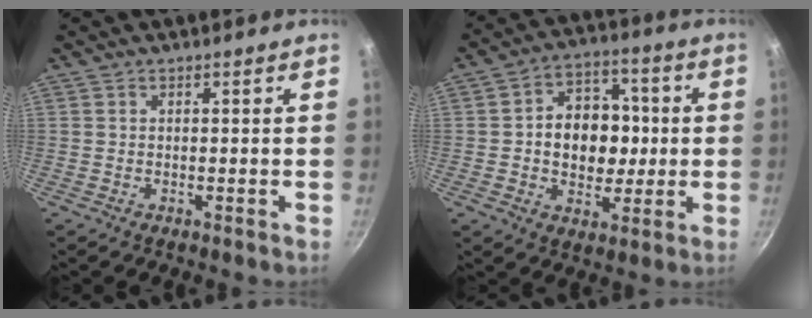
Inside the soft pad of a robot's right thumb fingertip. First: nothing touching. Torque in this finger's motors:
{"motor_torque": [-0.52, 0.92, 0.13, 0.11, 0.07]}